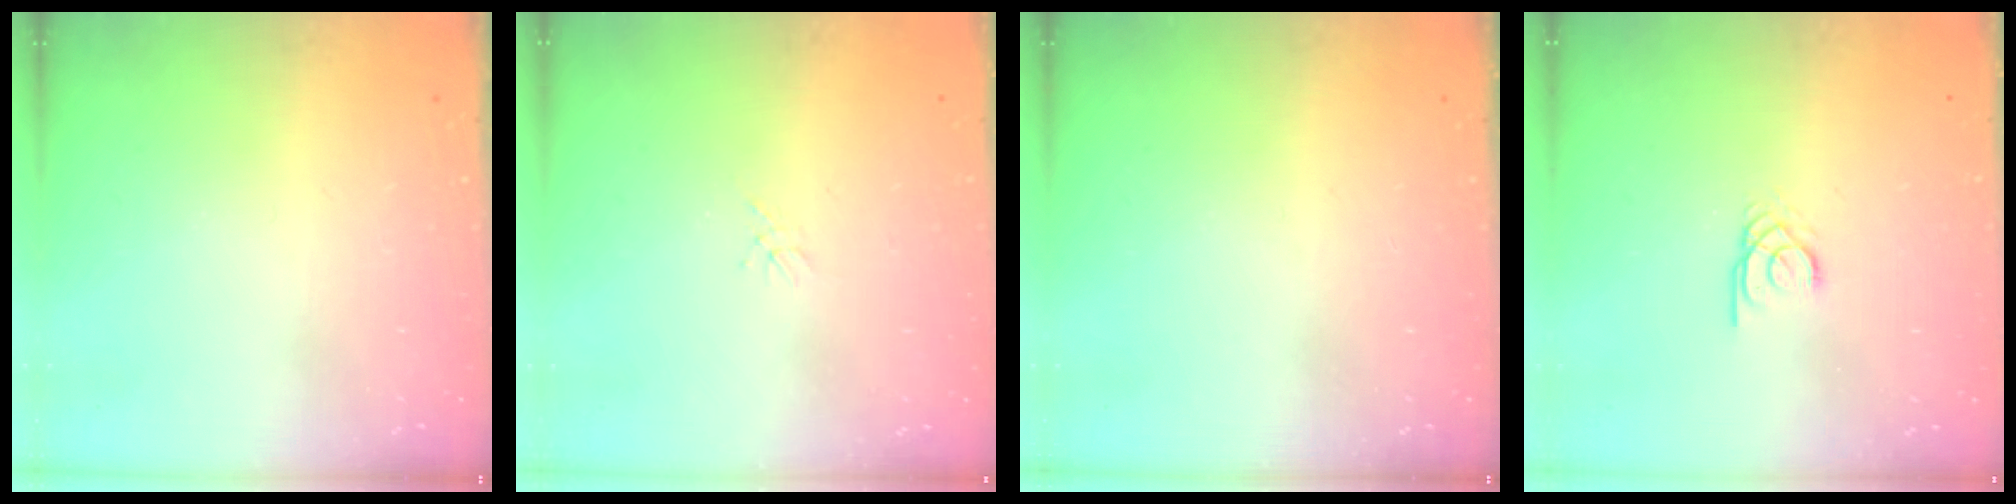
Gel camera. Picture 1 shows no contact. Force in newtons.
{"total": 0.0}
{"total": 0.0}
{"total": 1.8, "press": 1.8, "slide": 0.2}